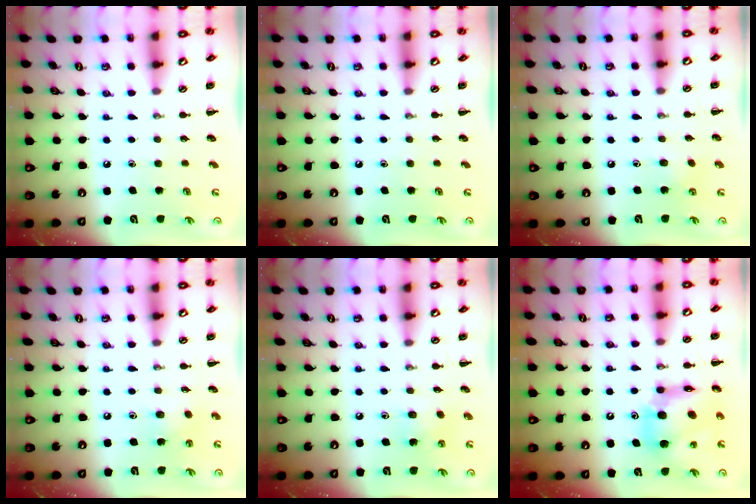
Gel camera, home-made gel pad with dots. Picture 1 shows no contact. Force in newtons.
{"total": 0.0}
{"total": 6.8, "press": 6.7, "slide": 0.9}
{"total": 4.6, "press": 4.4, "slide": 1.1}
{"total": 4.4, "press": 4.2, "slide": 1.2}
{"total": 14.4, "press": 13.7, "slide": 4.5}